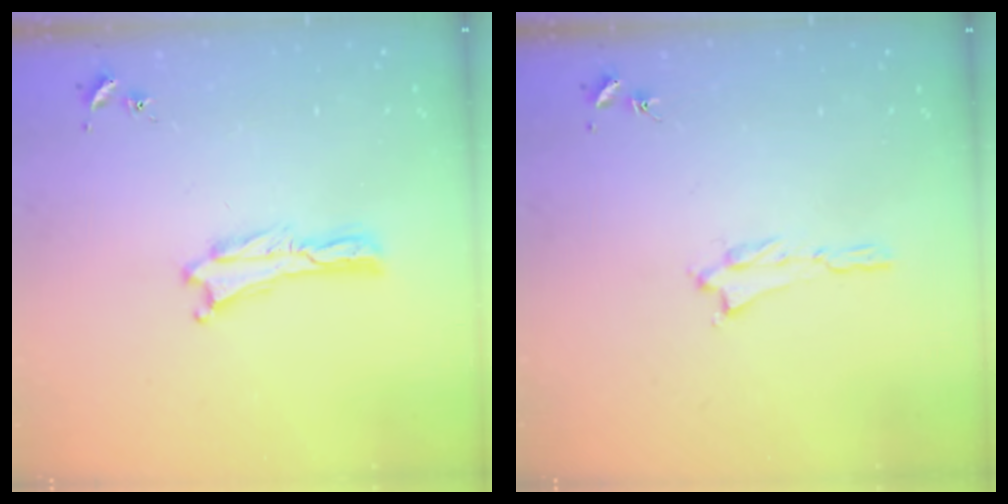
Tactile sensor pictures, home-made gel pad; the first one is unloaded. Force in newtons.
{"total": 1.2, "press": 1.2, "slide": 0.3}